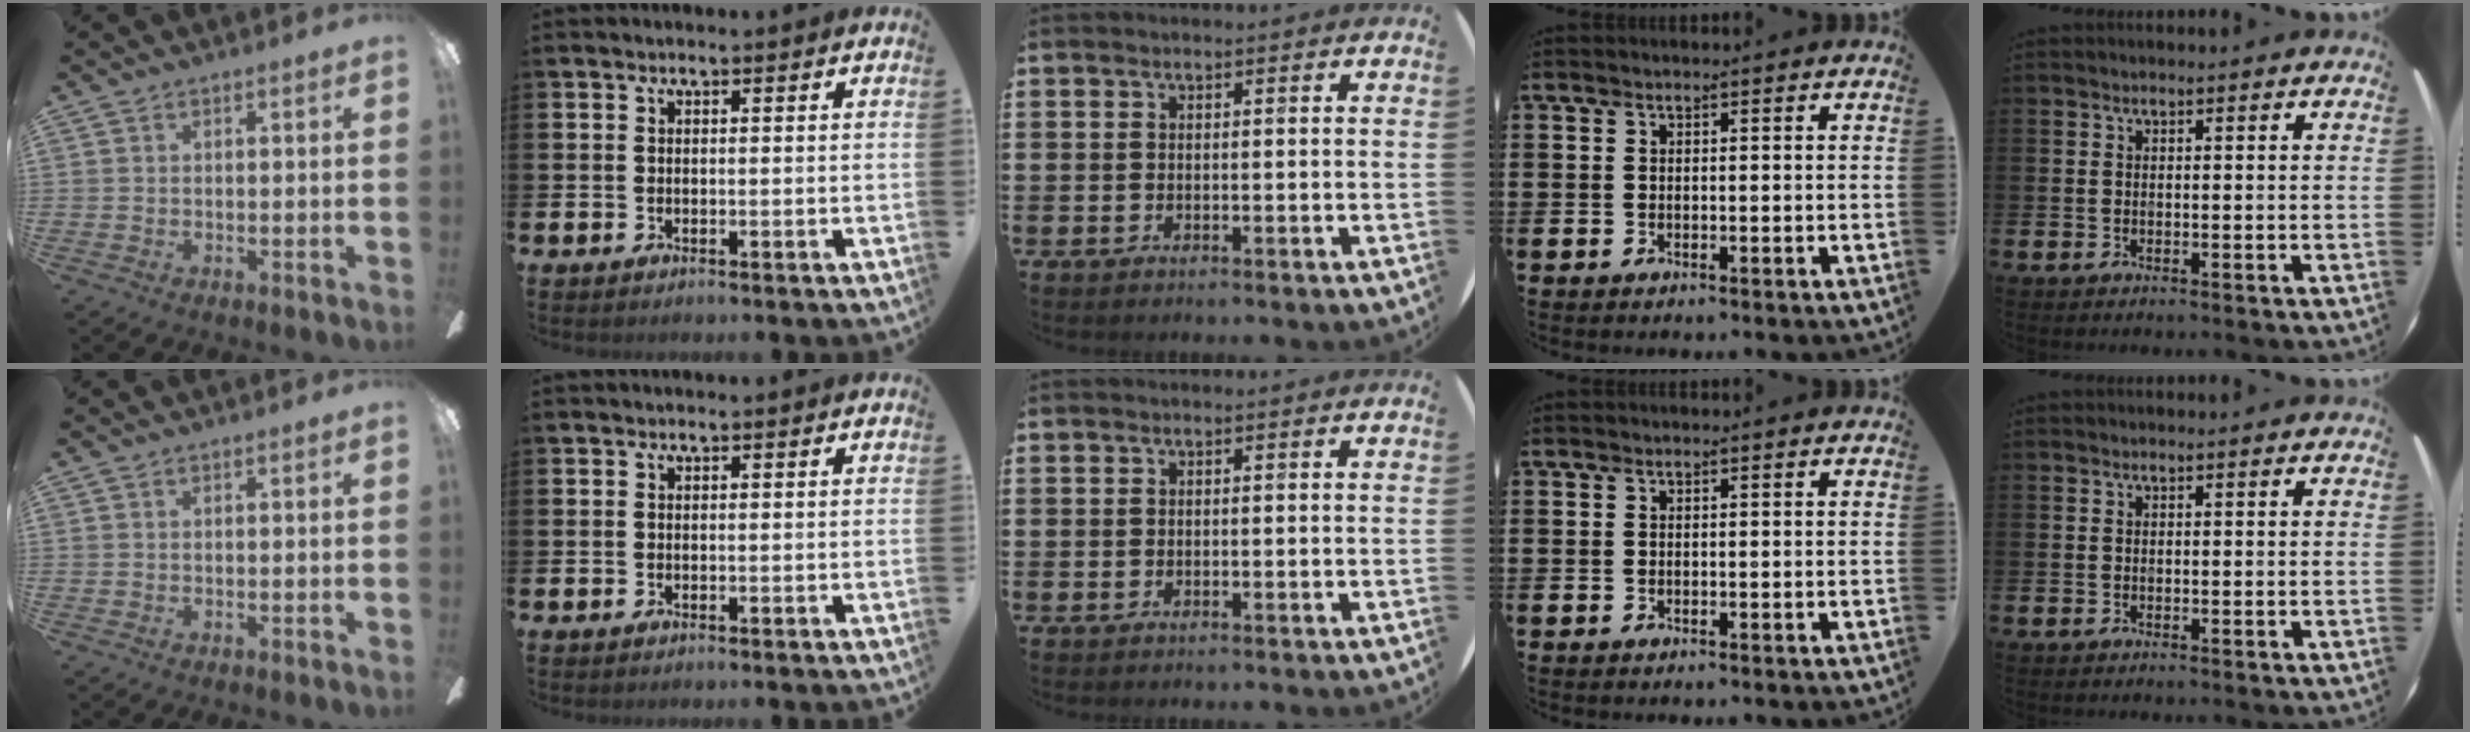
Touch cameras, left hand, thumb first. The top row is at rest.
{}